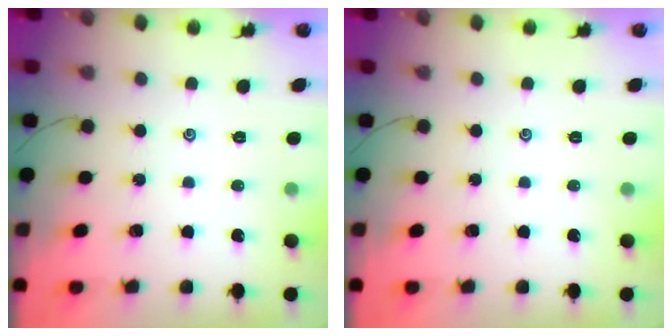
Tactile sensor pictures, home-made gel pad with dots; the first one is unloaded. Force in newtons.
{"total": 0.0}